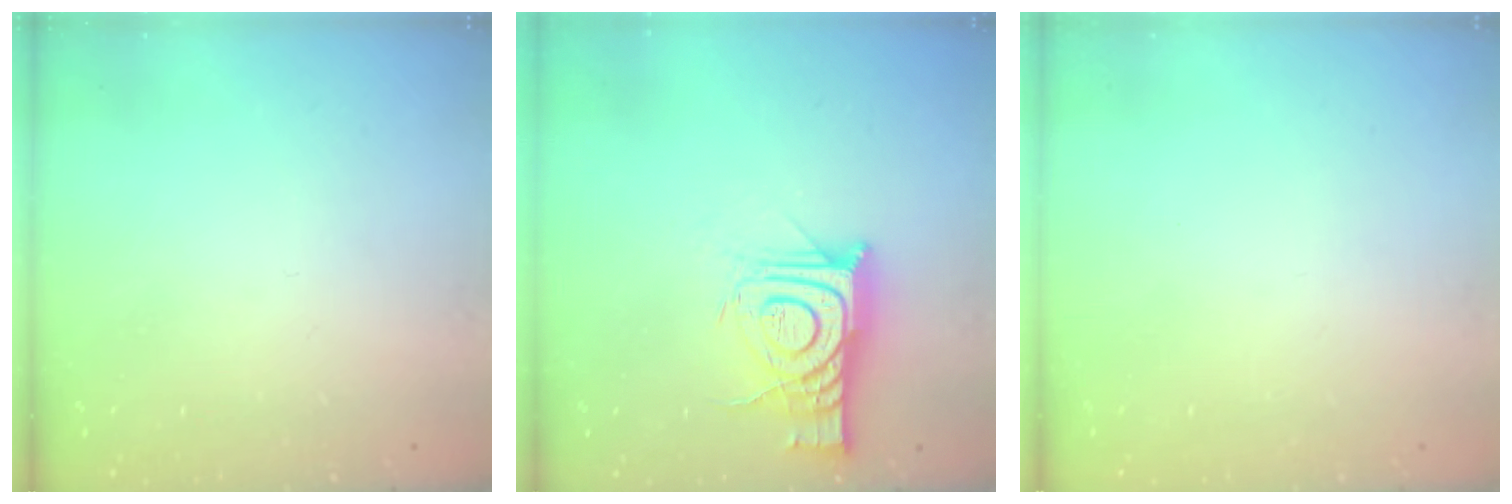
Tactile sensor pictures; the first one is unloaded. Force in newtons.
{"total": 12.7, "press": 12.6, "slide": 1.1}
{"total": 1.5, "press": 1.5, "slide": 0.1}